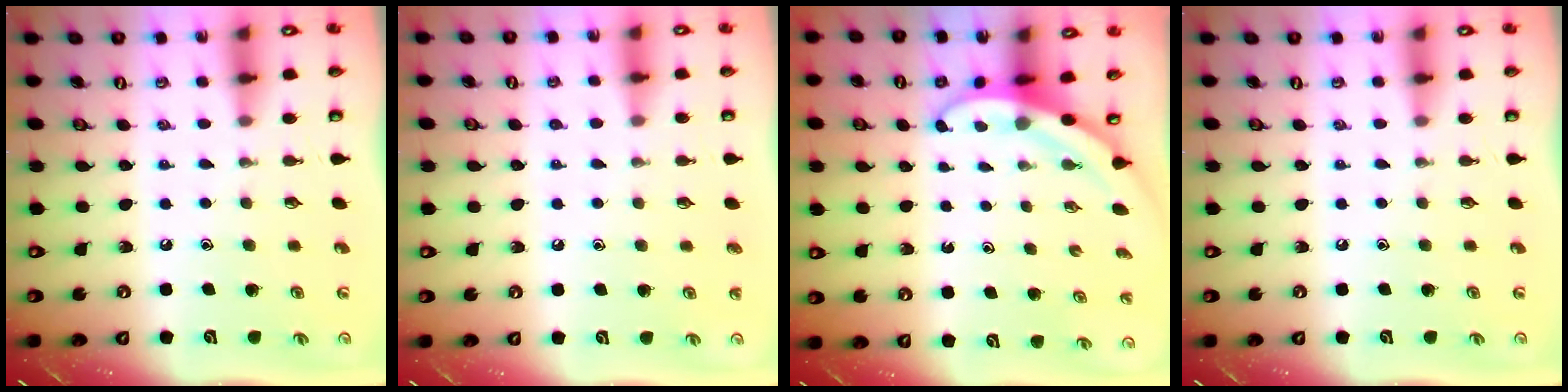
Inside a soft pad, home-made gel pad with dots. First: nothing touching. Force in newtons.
{"total": 2.0, "press": 2.0, "slide": 0.2}
{"total": 3.4, "press": 3.4, "slide": 0.2}
{"total": 0.0}